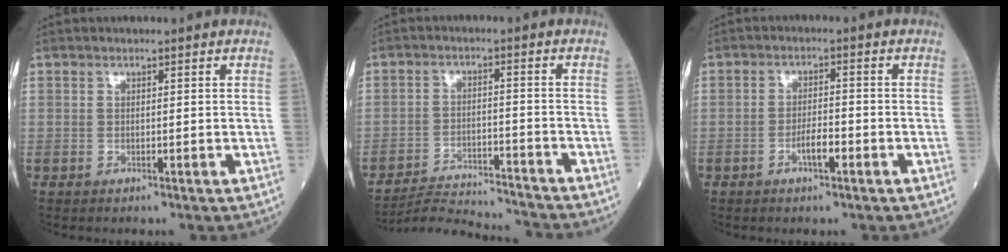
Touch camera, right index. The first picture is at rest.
{"total": 10.9, "force": [-10.8, -0.7, 1.2], "torque": [-0.020, -0.002, -0.176]}
{"total": 3.1, "force": [-1.5, 0.7, 2.6], "torque": [-0.043, 0.004, -0.027]}